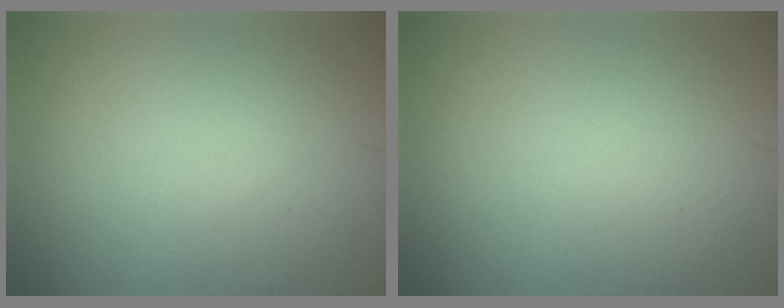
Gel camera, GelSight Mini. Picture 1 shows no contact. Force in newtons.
{"total": 0.0}